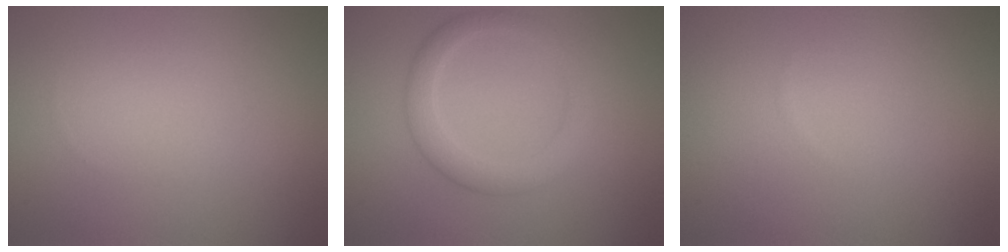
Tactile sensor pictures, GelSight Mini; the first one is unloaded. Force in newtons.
{"total": 2.9, "press": 2.9, "slide": 0.1}
{"total": 0.0}